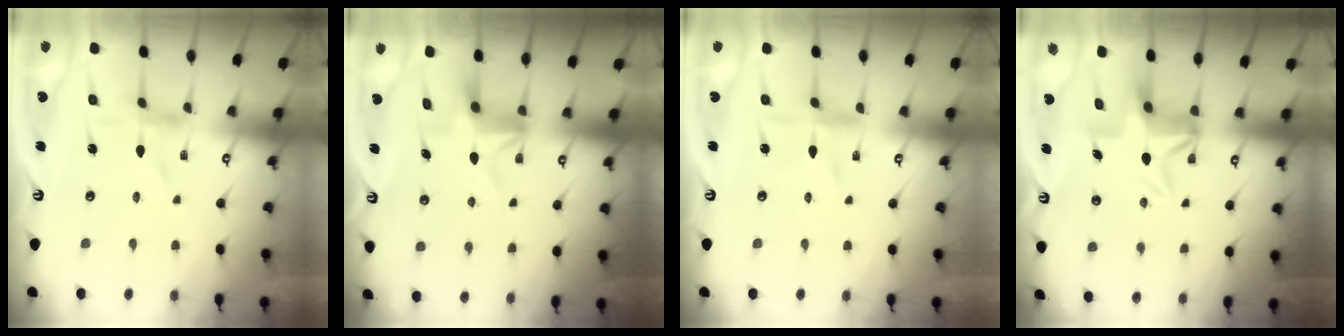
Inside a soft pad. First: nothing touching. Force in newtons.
{"total": 5.4, "press": 5.4, "slide": 0.4}
{"total": 0.8, "press": 0.8, "slide": 0.2}
{"total": 7.3, "press": 7.3, "slide": 0.3}